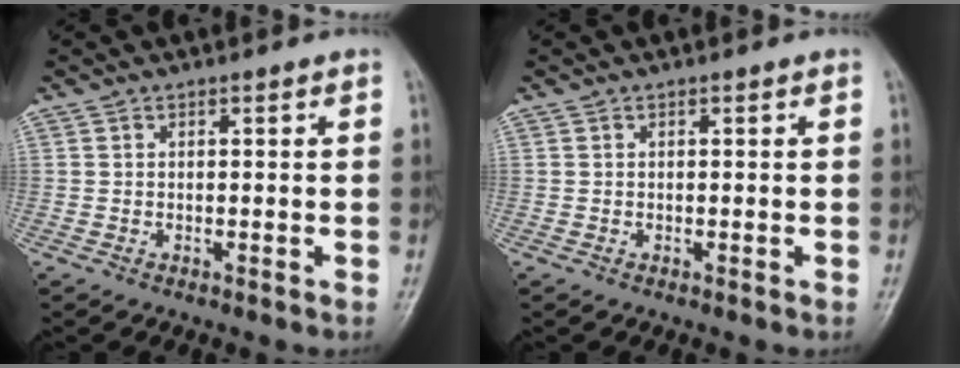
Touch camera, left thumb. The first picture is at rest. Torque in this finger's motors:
{"motor_torque": [-0.01, 0.10, -0.01, -0.06, 0.02]}